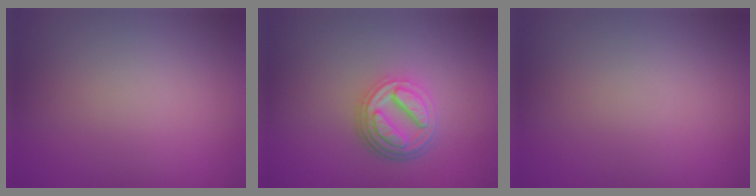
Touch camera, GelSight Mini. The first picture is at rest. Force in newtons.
{"total": 4.9, "press": 3.5, "slide": 3.4}
{"total": 0.0}